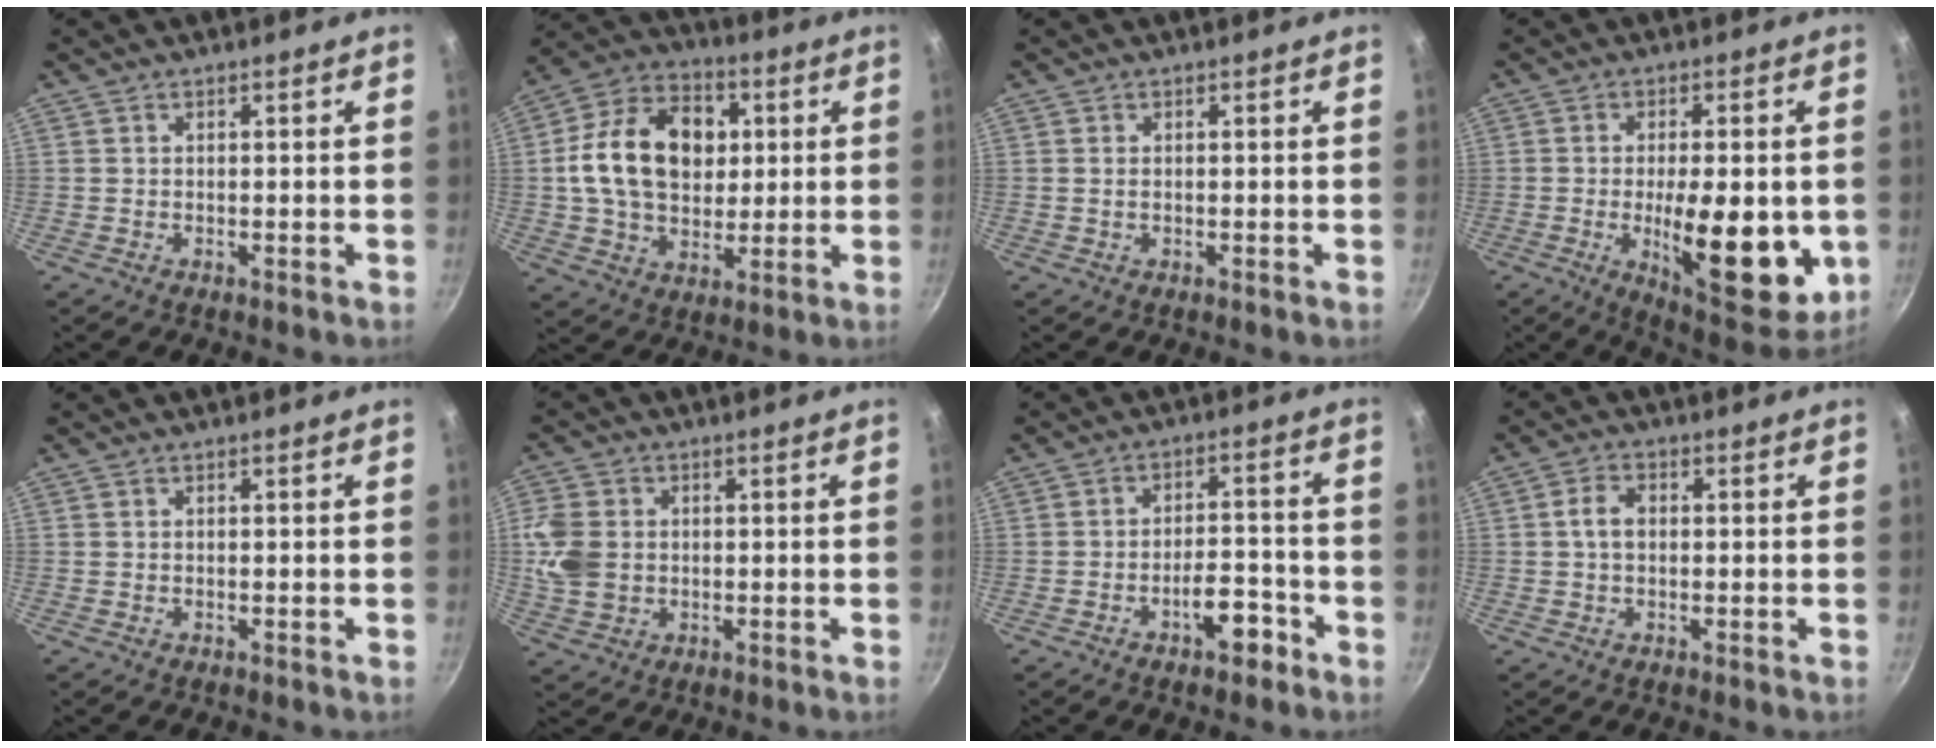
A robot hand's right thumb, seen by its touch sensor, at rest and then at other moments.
{"total": 19.0, "force": [2.6, 13.9, 12.6], "torque": [-0.183, 0.017, 0.035]}
{"total": 0.8, "force": [0.1, 0.5, 0.6], "torque": [-0.012, 0.001, 0.001]}
{"total": 18.7, "force": [-3.0, 7.1, 17.0], "torque": [-0.216, -0.013, -0.034]}
{"total": 0.0}
{"total": 8.3, "force": [0.3, 6.7, 4.9], "torque": [-0.087, 0.002, 0.005]}
{"total": 6.7, "force": [-3.9, 2.8, 4.7], "torque": [-0.049, 0.035, -0.054]}
{"total": 3.8, "force": [0.1, 2.7, 2.7], "torque": [-0.046, 0.013, -0.003]}